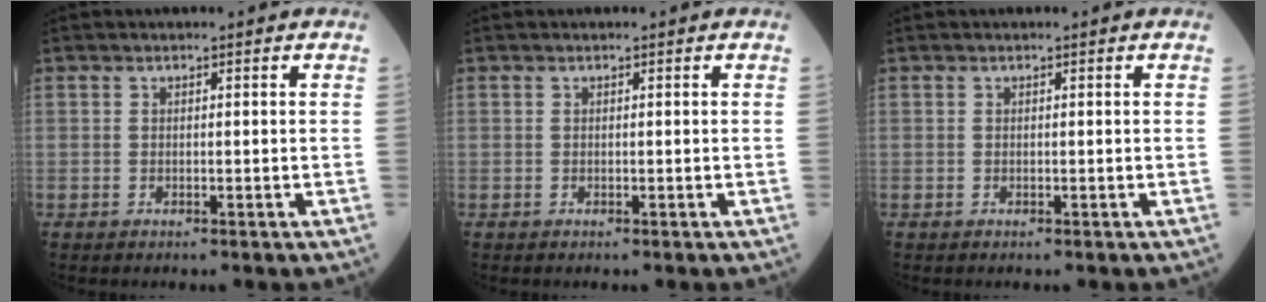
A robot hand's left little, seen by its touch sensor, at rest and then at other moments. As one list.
[{"total": 0.0}, {"total": 0.0}]